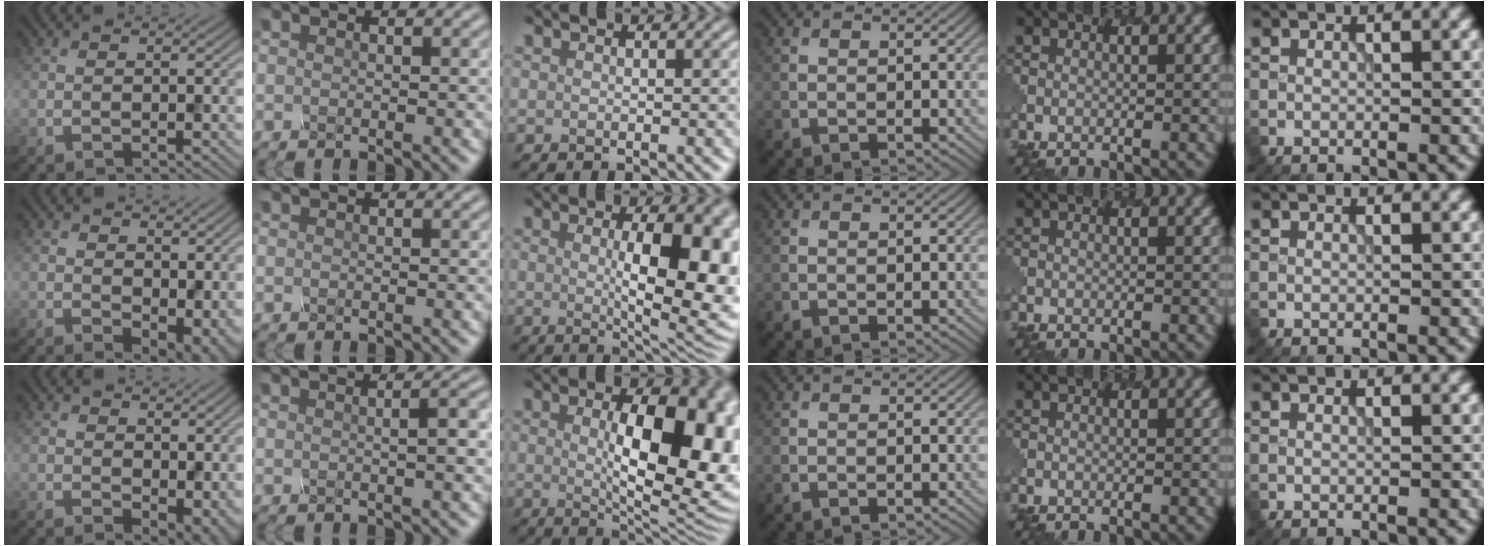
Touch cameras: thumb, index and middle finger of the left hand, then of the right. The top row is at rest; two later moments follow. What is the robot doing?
{"motion": "unscrew", "object": "spray bottle"}